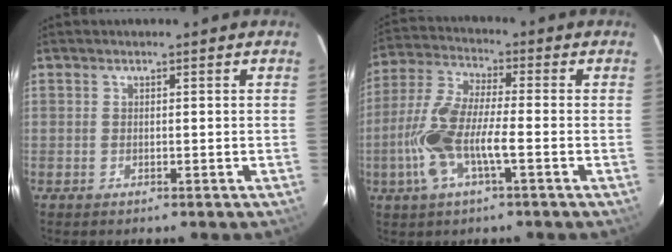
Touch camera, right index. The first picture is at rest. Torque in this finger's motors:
{"motor_torque": [1.43, -0.63, 0.93, 0.21]}